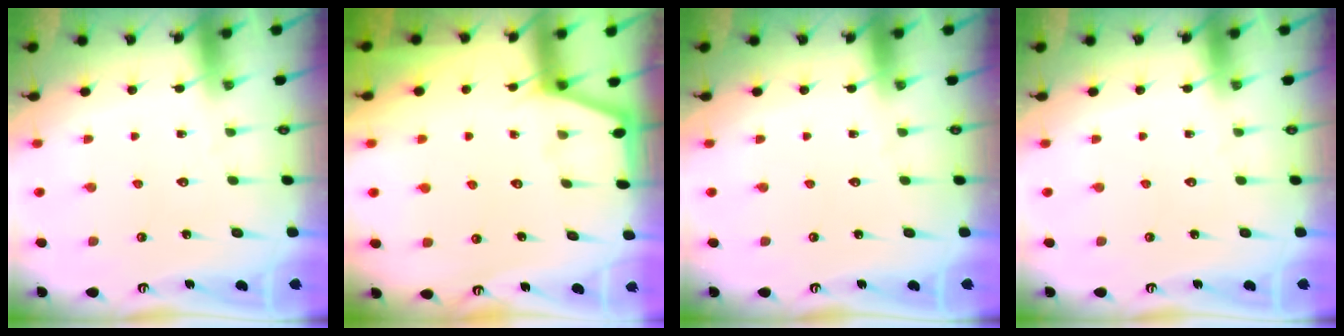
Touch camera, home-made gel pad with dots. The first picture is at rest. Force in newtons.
{"total": 1.6, "press": 1.5, "slide": 0.3}
{"total": 0.0}
{"total": 0.0}